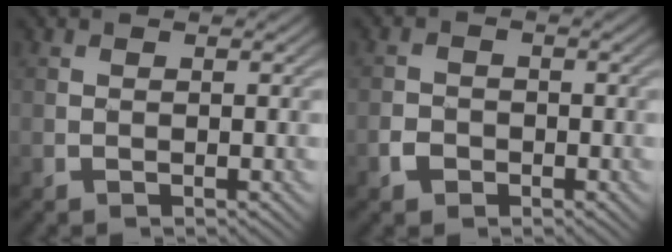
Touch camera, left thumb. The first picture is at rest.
{"total": 2.1, "force": [-1.1, 1.6, 0.8], "torque": [-0.015, 0.000, -0.026]}